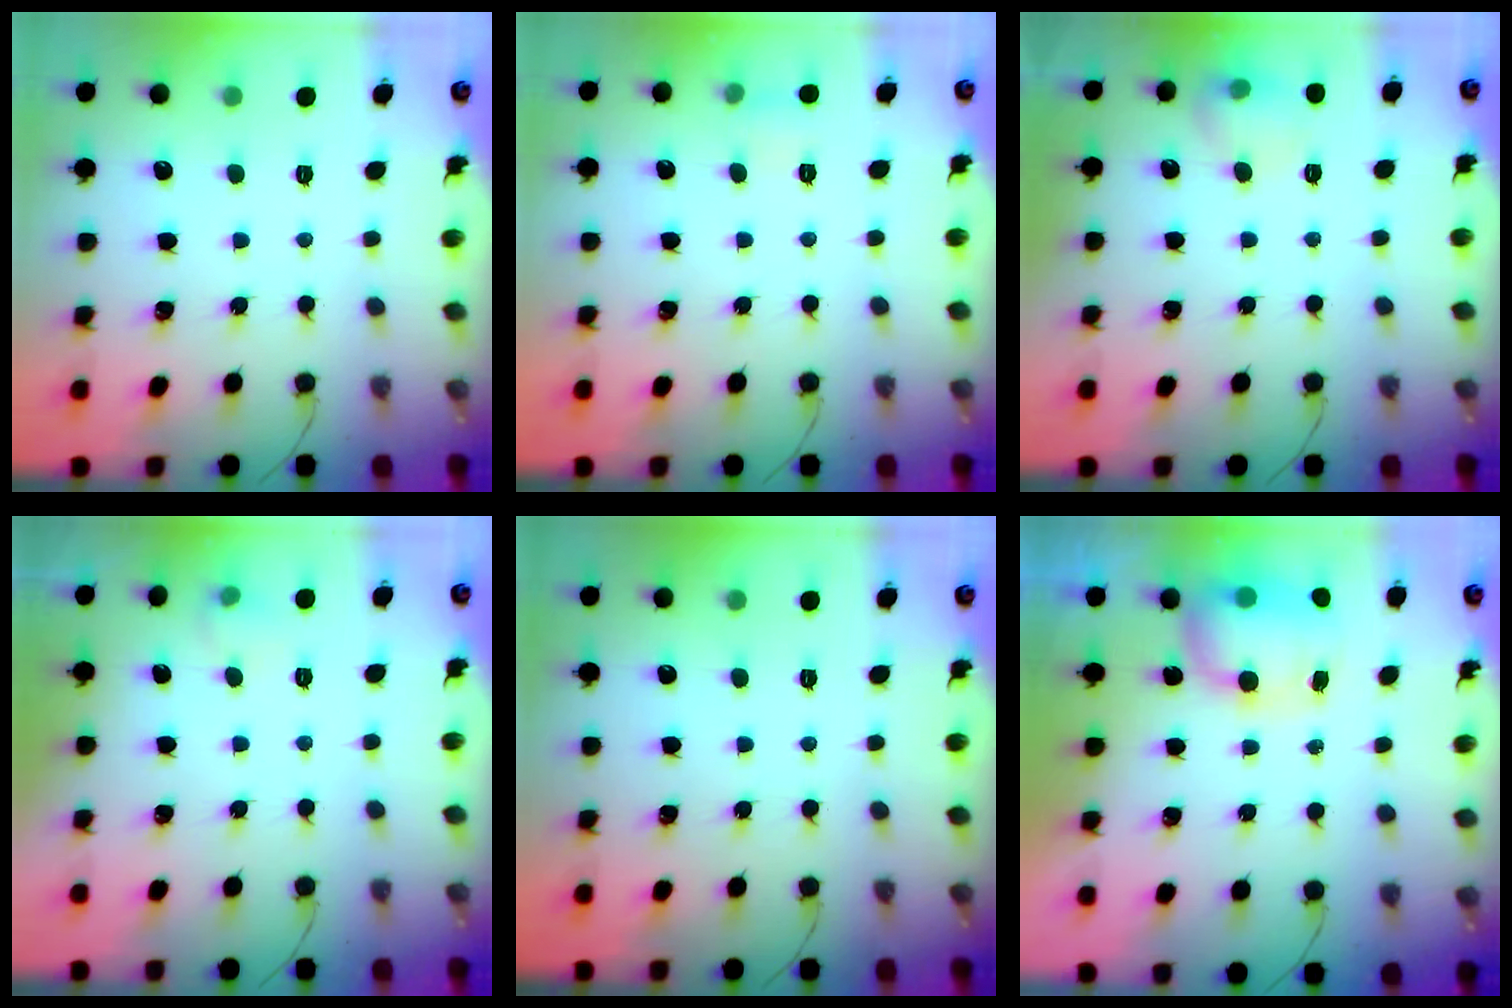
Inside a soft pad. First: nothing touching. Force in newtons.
{"total": 5.6, "press": 5.3, "slide": 1.7}
{"total": 8.4, "press": 8.3, "slide": 1.1}
{"total": 5.3, "press": 5.1, "slide": 1.5}
{"total": 0.0}
{"total": 7.9, "press": 7.8, "slide": 1.2}